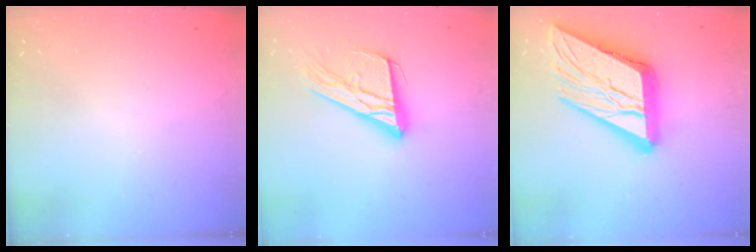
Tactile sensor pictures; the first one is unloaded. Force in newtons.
{"total": 18.1, "press": 18.0, "slide": 1.6}
{"total": 24.2, "press": 24.1, "slide": 2.8}